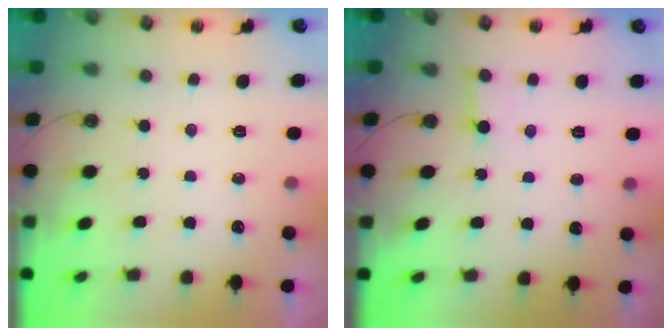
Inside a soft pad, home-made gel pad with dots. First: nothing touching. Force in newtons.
{"total": 2.8, "press": 2.8, "slide": 0.3}